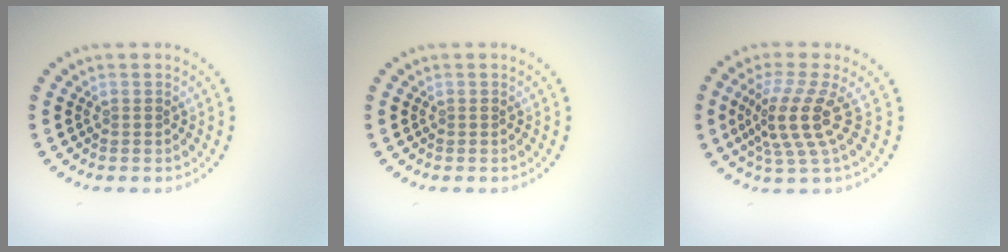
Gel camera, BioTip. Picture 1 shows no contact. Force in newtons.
{"total": 0.0}
{"total": 4.4, "press": 3.1, "slide": 3.1}